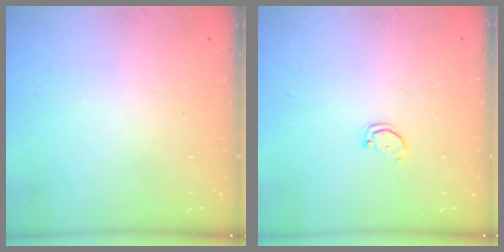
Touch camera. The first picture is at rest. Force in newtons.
{"total": 1.8, "press": 1.8, "slide": 0.1}